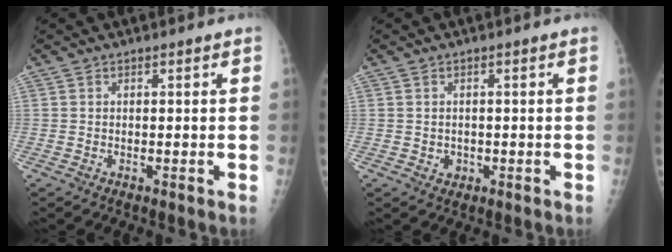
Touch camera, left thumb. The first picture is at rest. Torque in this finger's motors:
{"motor_torque": [-0.41, 0.17, 0.02, 0.01, -0.01]}